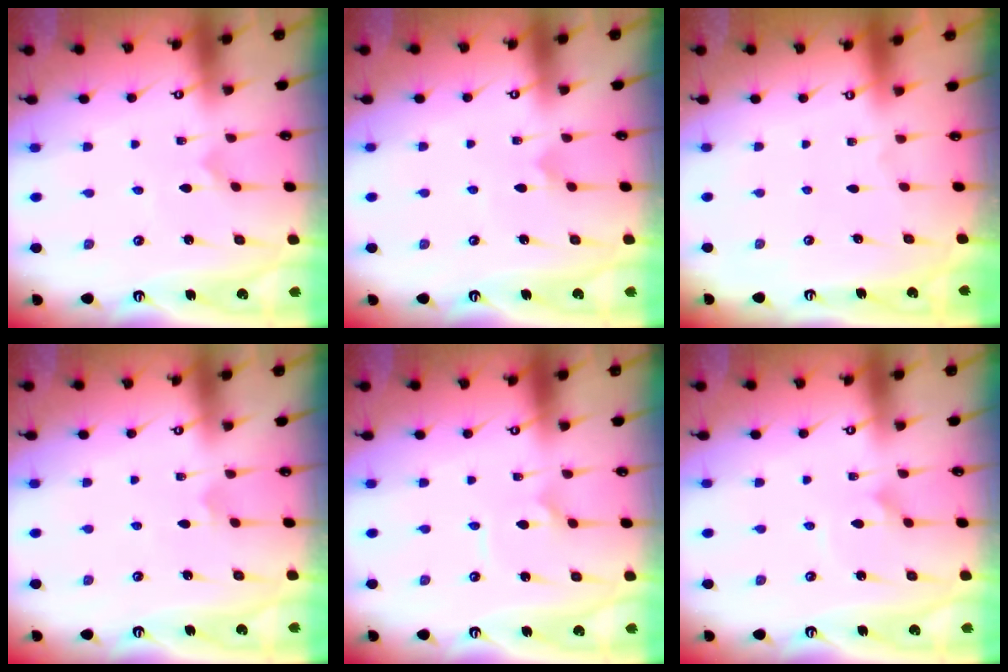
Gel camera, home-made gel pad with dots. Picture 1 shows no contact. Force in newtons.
{"total": 2.9, "press": 2.9, "slide": 0.2}
{"total": 0.0}
{"total": 3.0, "press": 3.0, "slide": 0.2}
{"total": 2.1, "press": 2.1, "slide": 0.1}
{"total": 1.5, "press": 1.5, "slide": 0.0}